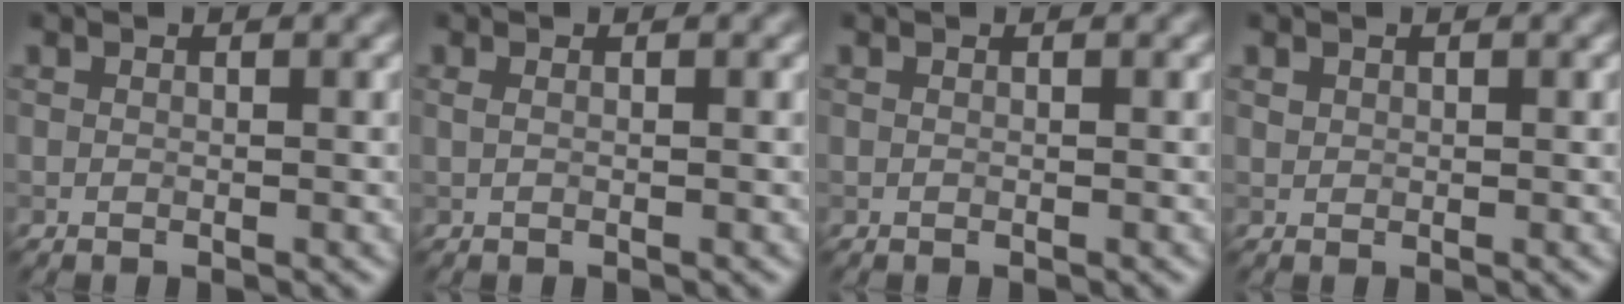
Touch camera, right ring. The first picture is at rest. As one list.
[{"total": 0.6, "force": [0.2, 0.3, 0.5], "torque": [-0.010, 0.000, 0.002]}, {"total": 0.0}, {"total": 0.6, "force": [0.3, 0.5, 0.1], "torque": [0.000, -0.003, 0.009]}]